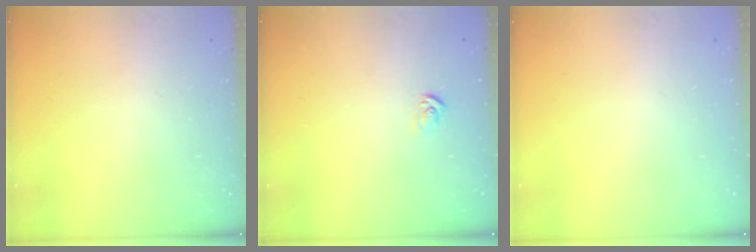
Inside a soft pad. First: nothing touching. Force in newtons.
{"total": 2.6, "press": 2.6, "slide": 0.2}
{"total": 0.0}